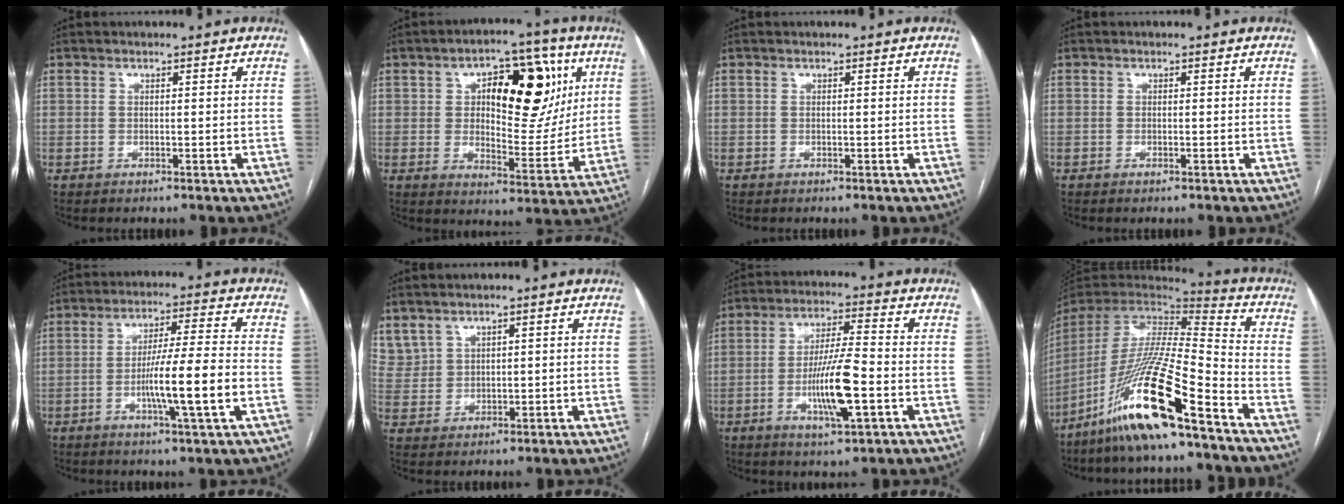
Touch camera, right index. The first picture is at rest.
{"total": 17.0, "force": [5.3, 7.6, 14.3], "torque": [-0.192, 0.024, 0.084]}
{"total": 0.0}
{"total": 0.0}
{"total": 12.1, "force": [-3.0, -0.6, 11.7], "torque": [-0.203, -0.004, -0.057]}
{"total": 5.4, "force": [4.0, 3.4, 1.3], "torque": [-0.036, 0.013, 0.096]}
{"total": 10.5, "force": [-2.9, 1.2, 10.0], "torque": [-0.187, -0.006, -0.052]}
{"total": 20.8, "force": [-13.3, 0.9, 15.9], "torque": [-0.352, -0.045, -0.257]}